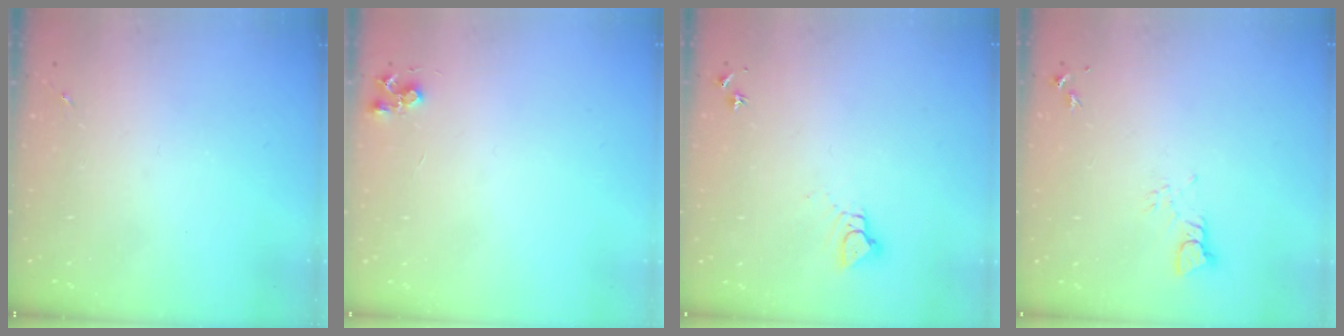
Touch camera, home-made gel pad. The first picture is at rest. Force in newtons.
{"total": 4.6, "press": 4.5, "slide": 0.7}
{"total": 4.4, "press": 4.3, "slide": 0.4}
{"total": 3.2, "press": 3.1, "slide": 0.4}